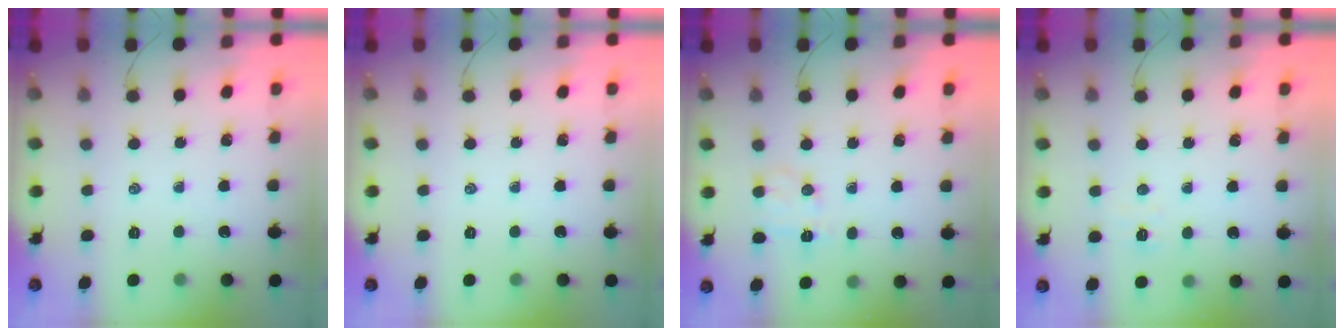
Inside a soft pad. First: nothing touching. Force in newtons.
{"total": 0.0}
{"total": 7.9, "press": 7.8, "slide": 1.4}
{"total": 3.6, "press": 3.4, "slide": 1.1}